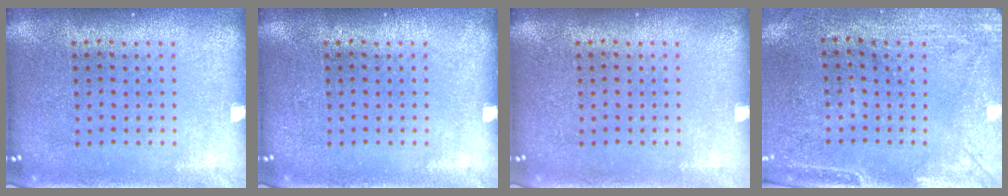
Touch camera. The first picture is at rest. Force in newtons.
{"total": 0.0}
{"total": 0.0}
{"total": 3.0, "press": 2.4, "slide": 1.8}